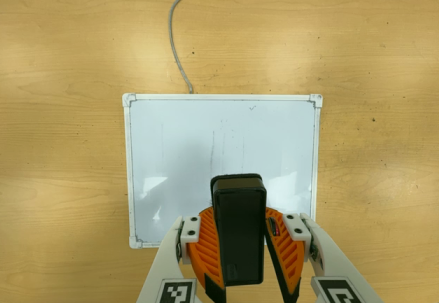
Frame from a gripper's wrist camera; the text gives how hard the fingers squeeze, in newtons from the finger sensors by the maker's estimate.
{"total": 10.0, "left": 10.4, "right": 9.7}